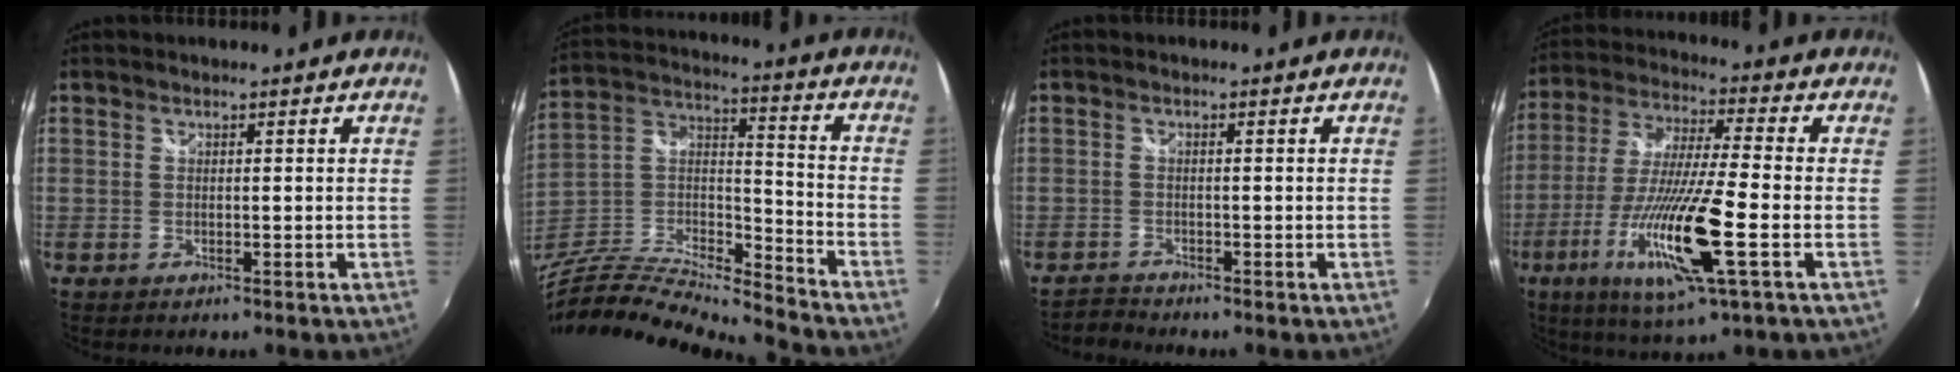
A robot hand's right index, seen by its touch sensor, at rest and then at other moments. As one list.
[{"total": 21.3, "force": [-18.5, 3.0, 10.0], "torque": [-0.207, -0.009, -0.340]}, {"total": 2.1, "force": [-2.0, 0.2, -0.3], "torque": [-0.002, -0.006, -0.041]}, {"total": 18.7, "force": [-6.7, 1.6, 17.3], "torque": [-0.345, -0.038, -0.123]}]